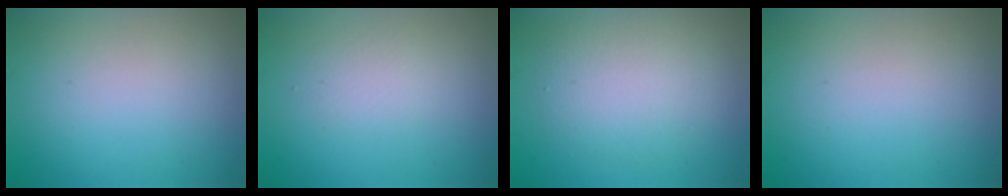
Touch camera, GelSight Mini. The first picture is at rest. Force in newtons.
{"total": 1.3, "press": 1.3, "slide": 0.1}
{"total": 4.2, "press": 4.2, "slide": 0.3}
{"total": 0.0}